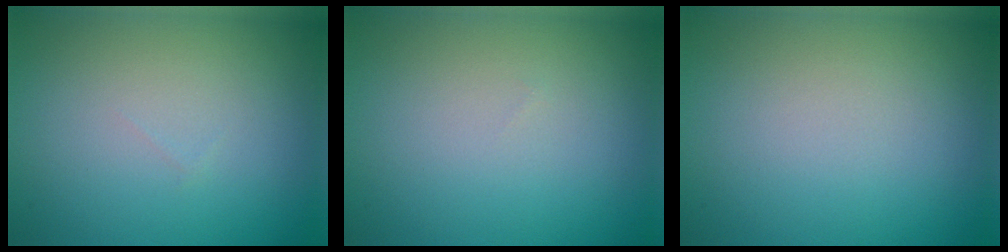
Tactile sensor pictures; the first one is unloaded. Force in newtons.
{"total": 0.0}
{"total": 0.0}